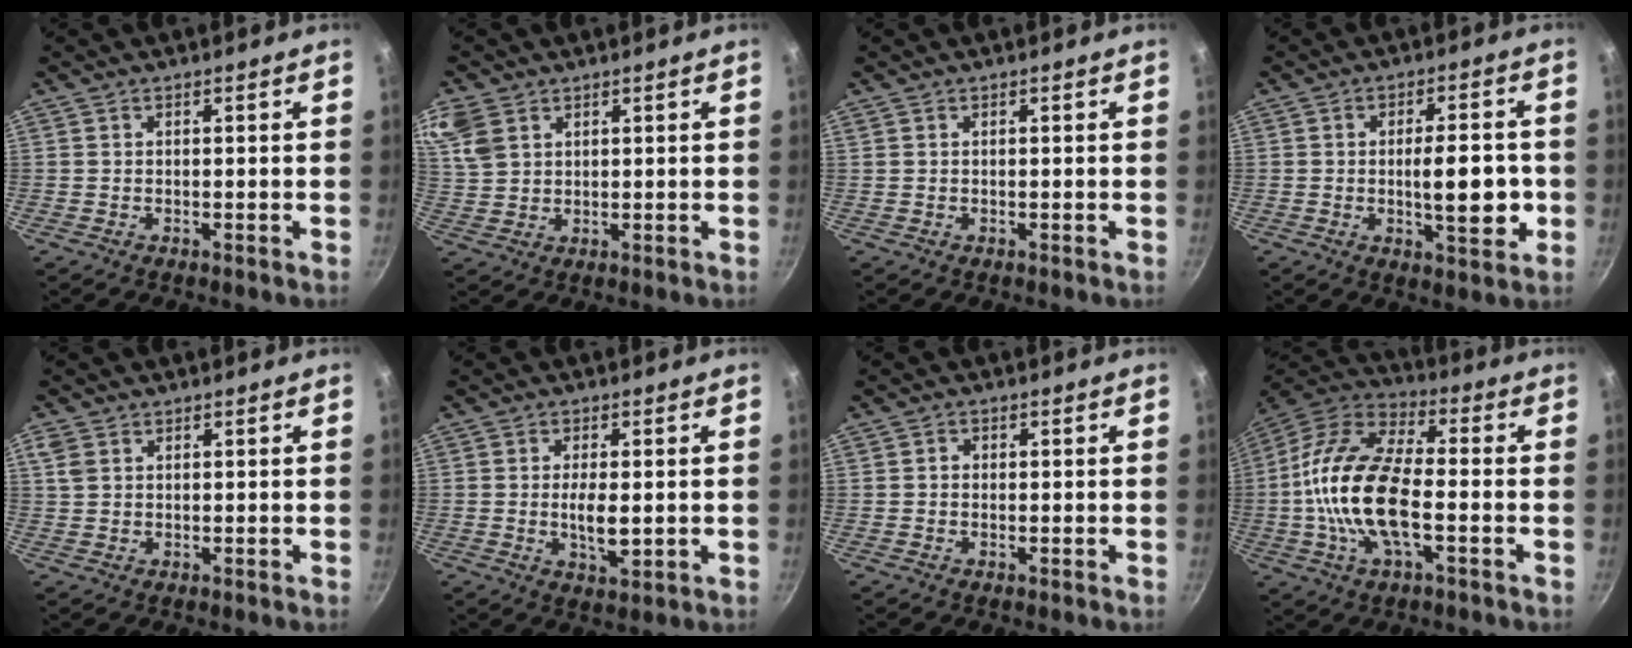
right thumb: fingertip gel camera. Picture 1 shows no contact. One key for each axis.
{"total": 9.1, "fx": 4.6, "fy": 6.3, "fz": 4.6, "tx": -0.097, "ty": 0.001, "tz": 0.099}
{"total": 0.0}
{"total": 10.2, "fx": -1.3, "fy": 3.8, "fz": 9.4, "tx": -0.116, "ty": 0.003, "tz": -0.017}
{"total": 2.9, "fx": 1.2, "fy": 2.1, "fz": 1.6, "tx": -0.030, "ty": 0.000, "tz": 0.026}
{"total": 5.5, "fx": -0.3, "fy": 2.3, "fz": 5.0, "tx": -0.091, "ty": -0.006, "tz": -0.004}
{"total": 1.3, "fx": 0.0, "fy": 1.1, "fz": 0.6, "tx": -0.008, "ty": 0.004, "tz": -0.002}
{"total": 19.2, "fx": -2.8, "fy": 8.7, "fz": 16.9, "tx": -0.317, "ty": 0.036, "tz": -0.071}